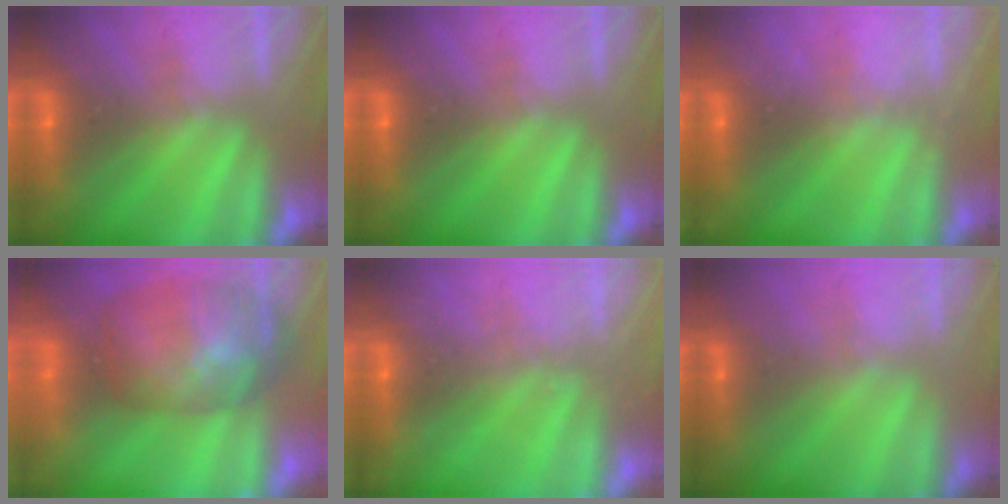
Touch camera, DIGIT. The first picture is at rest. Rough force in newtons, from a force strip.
{"total": 0.0}
{"total": 2.4}
{"total": 7.1}
{"total": 2.3}
{"total": 2.2}